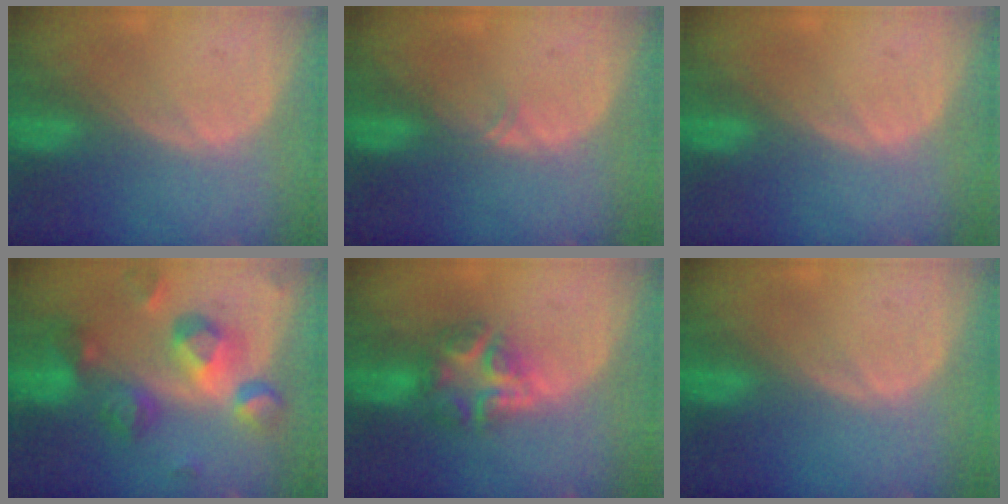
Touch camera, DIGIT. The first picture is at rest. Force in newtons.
{"total": 1.1, "press": 1.0, "slide": 0.6}
{"total": 0.6, "press": 0.1, "slide": 0.6}
{"total": 10.4, "press": 9.3, "slide": 4.8}
{"total": 6.3, "press": 6.1, "slide": 1.8}
{"total": 0.0}